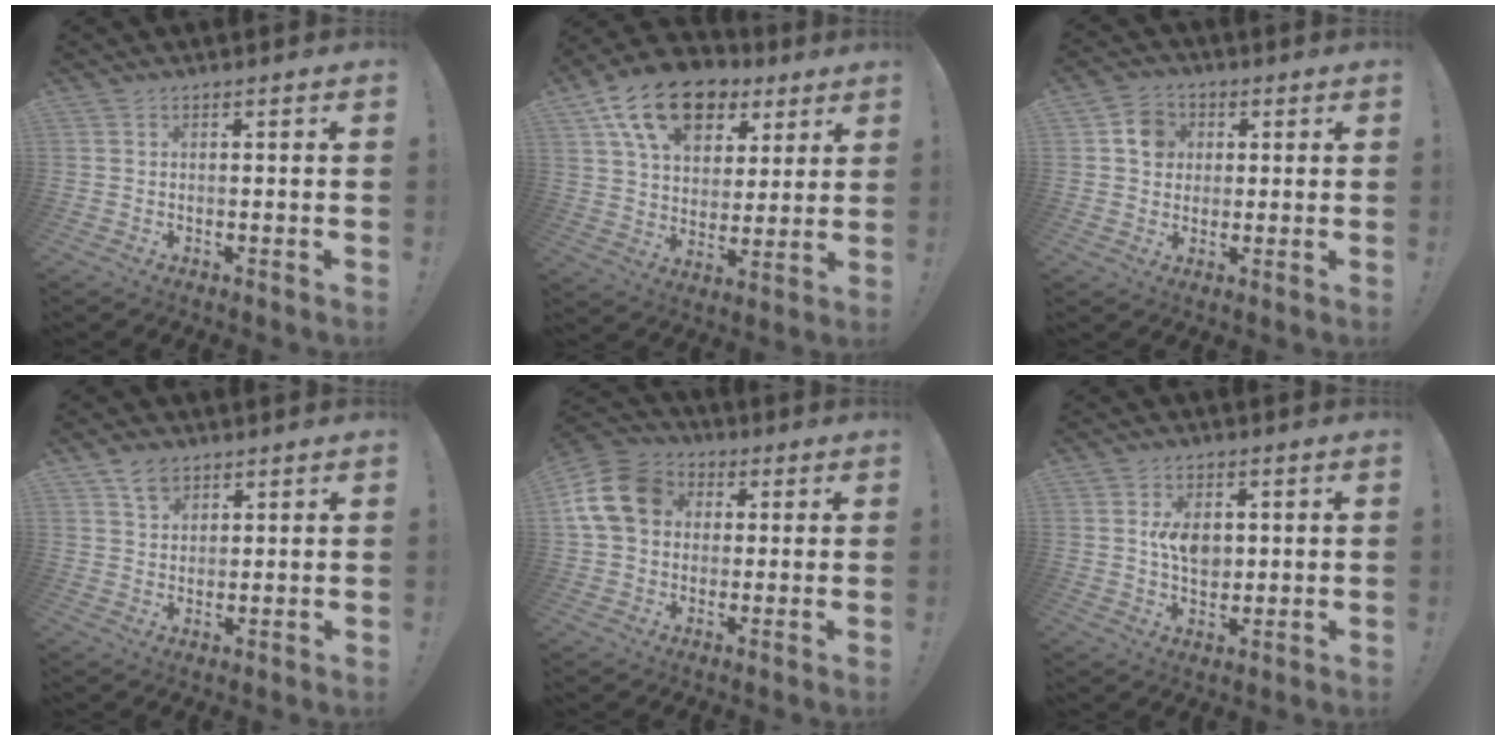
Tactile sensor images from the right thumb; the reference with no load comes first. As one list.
[{"total": 17.9, "force": [9.9, 11.3, 9.7], "torque": [-0.157, -0.047, 0.182]}, {"total": 7.4, "force": [2.0, 6.7, 2.5], "torque": [-0.028, 0.001, 0.040]}, {"total": 5.6, "force": [4.0, 3.4, 2.0], "torque": [-0.021, -0.019, 0.074]}, {"total": 15.5, "force": [3.2, 12.5, 8.6], "torque": [-0.153, 0.006, 0.068]}, {"total": 7.7, "force": [1.9, 5.3, 5.2], "torque": [-0.064, -0.005, 0.035]}]